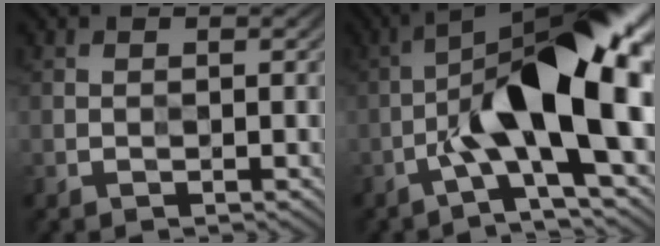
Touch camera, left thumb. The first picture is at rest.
{"total": 15.7, "force": [-2.4, 4.4, 14.9], "torque": [-0.243, 0.027, -0.042]}